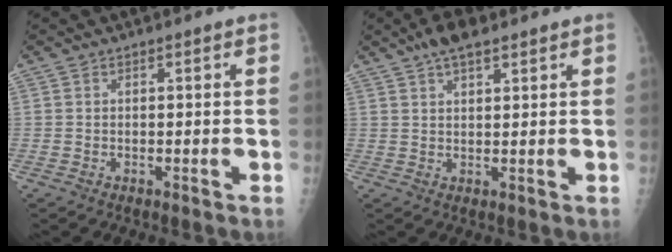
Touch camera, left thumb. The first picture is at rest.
{"total": 6.1, "force": [4.0, 2.3, 3.9], "torque": [-0.058, -0.002, 0.068]}